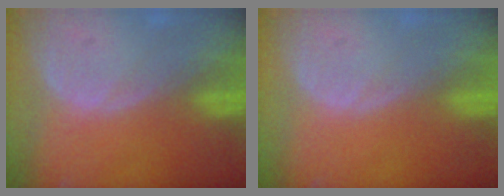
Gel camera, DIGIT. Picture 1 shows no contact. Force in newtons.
{"total": 0.0}